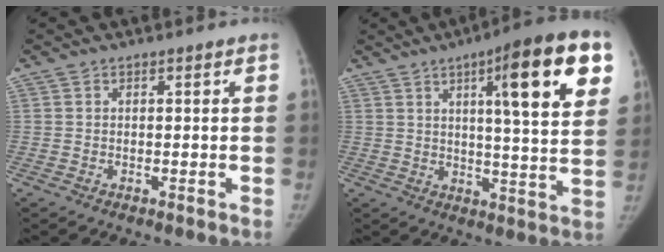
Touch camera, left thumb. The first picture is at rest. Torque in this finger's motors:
{"motor_torque": [0.68, 0.17, 1.90, -0.73, 0.42]}